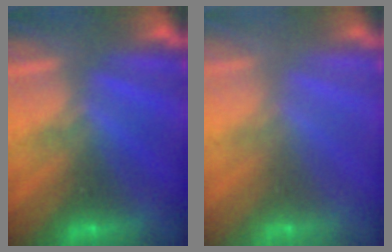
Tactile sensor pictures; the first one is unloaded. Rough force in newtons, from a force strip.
{"total": 8.9}